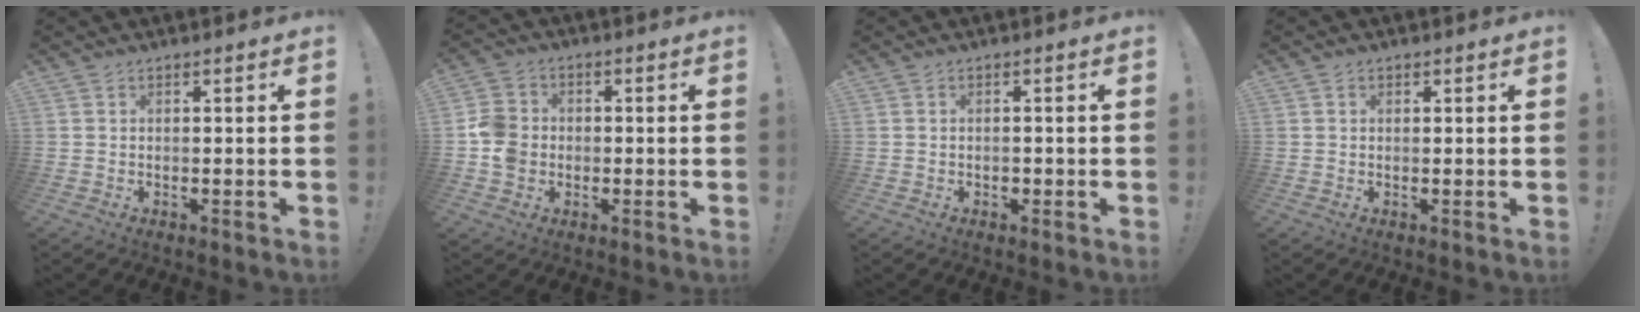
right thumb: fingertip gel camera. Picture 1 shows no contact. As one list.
[{"total": 8.6, "force": [-1.5, 7.5, 3.8], "torque": [-0.085, 0.024, -0.025]}, {"total": 1.2, "force": [-0.7, 0.9, 0.4], "torque": [-0.011, 0.005, -0.011]}, {"total": 0.5, "force": [0.3, 0.4, 0.1], "torque": [-0.001, 0.001, 0.005]}]